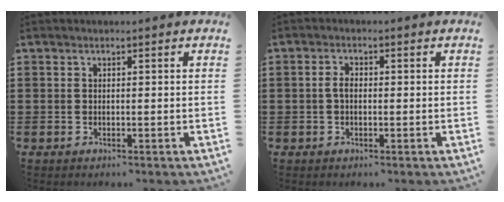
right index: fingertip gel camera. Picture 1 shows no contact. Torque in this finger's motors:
{"motor_torque": [0.12, 0.06, 0.04, 0.08]}